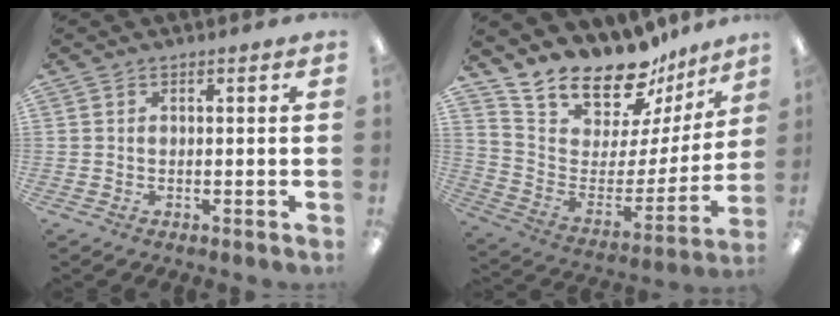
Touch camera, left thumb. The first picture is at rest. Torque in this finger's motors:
{"motor_torque": [0.24, 0.19, 1.31, -1.46, 0.19]}